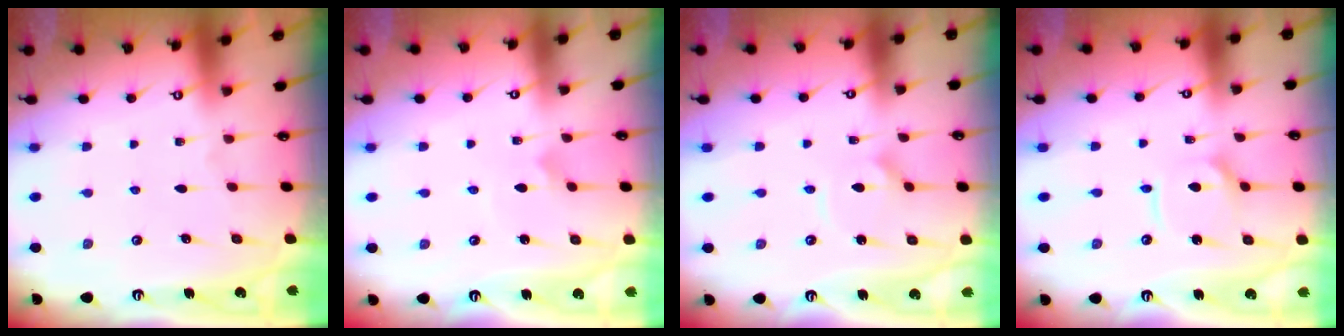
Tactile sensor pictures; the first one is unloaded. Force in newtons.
{"total": 2.9, "press": 2.9, "slide": 0.2}
{"total": 3.1, "press": 3.1, "slide": 0.3}
{"total": 6.4, "press": 6.3, "slide": 0.7}